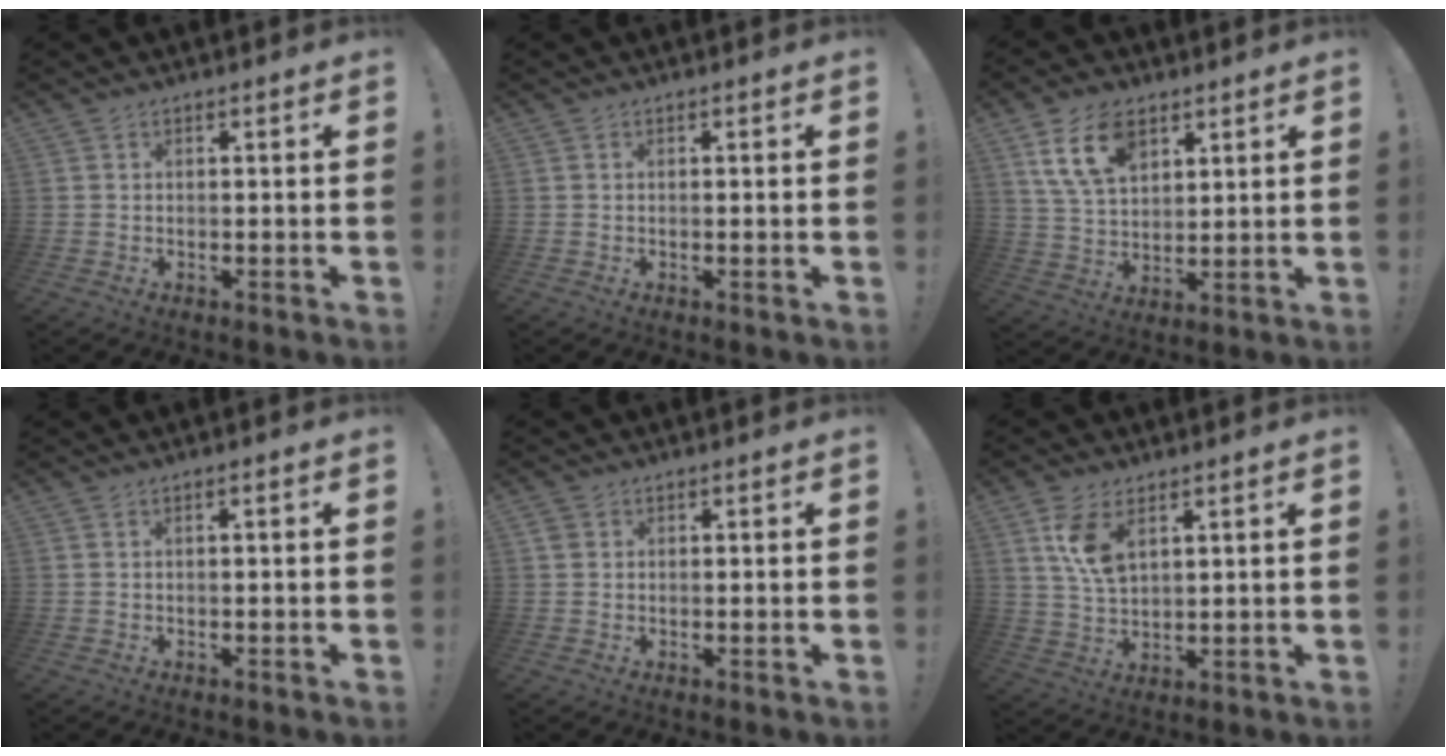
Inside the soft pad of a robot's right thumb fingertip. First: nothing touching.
{"total": 0.6, "force": [-0.1, -0.3, 0.5], "torque": [-0.006, -0.002, -0.003]}
{"total": 12.9, "force": [6.8, 7.8, 7.8], "torque": [-0.141, -0.020, 0.129]}
{"total": 0.6, "force": [0.0, -0.2, 0.6], "torque": [-0.012, -0.001, -0.001]}
{"total": 1.6, "force": [0.7, 1.2, 0.7], "torque": [-0.019, 0.005, 0.016]}
{"total": 9.1, "force": [4.4, 4.9, 6.2], "torque": [-0.111, -0.015, 0.083]}